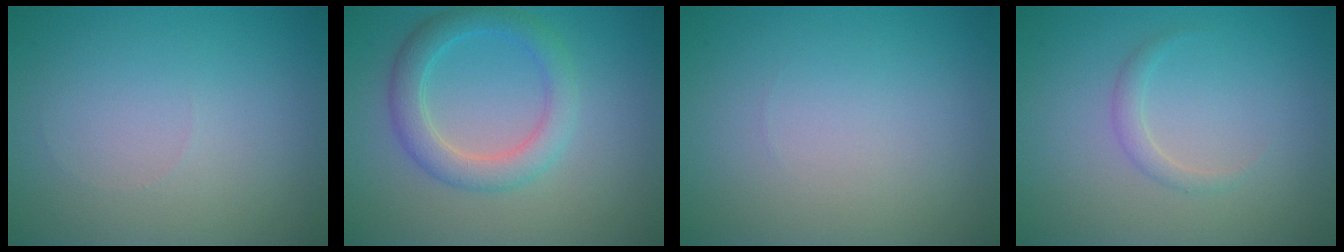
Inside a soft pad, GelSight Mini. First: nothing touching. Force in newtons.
{"total": 3.6, "press": 3.6, "slide": 0.1}
{"total": 0.0}
{"total": 1.1, "press": 1.1, "slide": 0.1}